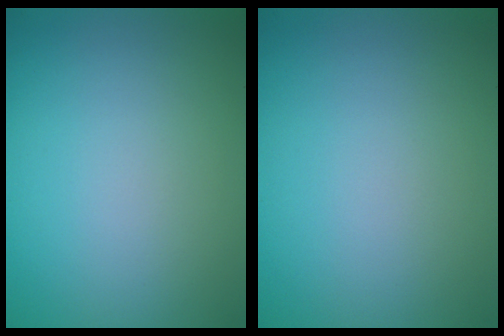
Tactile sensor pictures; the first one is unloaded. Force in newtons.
{"total": 0.0}